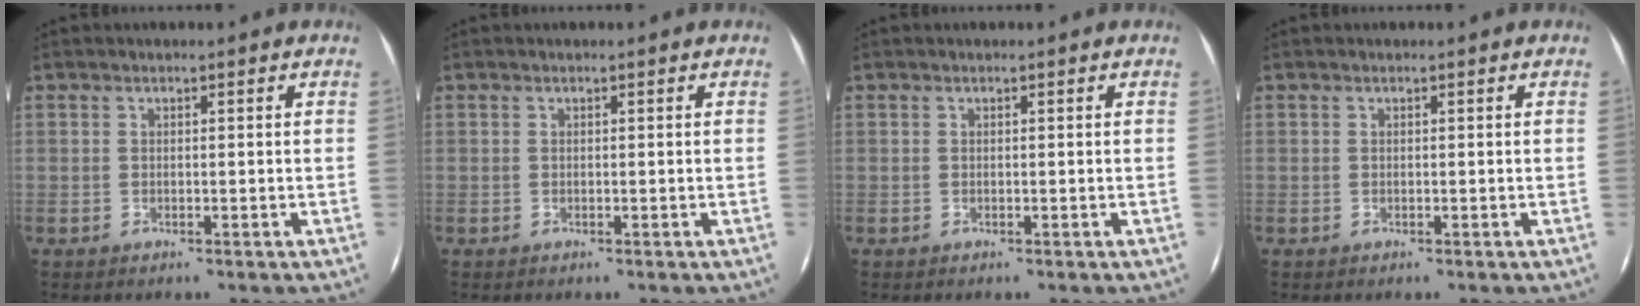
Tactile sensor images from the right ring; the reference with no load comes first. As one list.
[{"total": 0.0}, {"total": 0.0}, {"total": 0.0}]